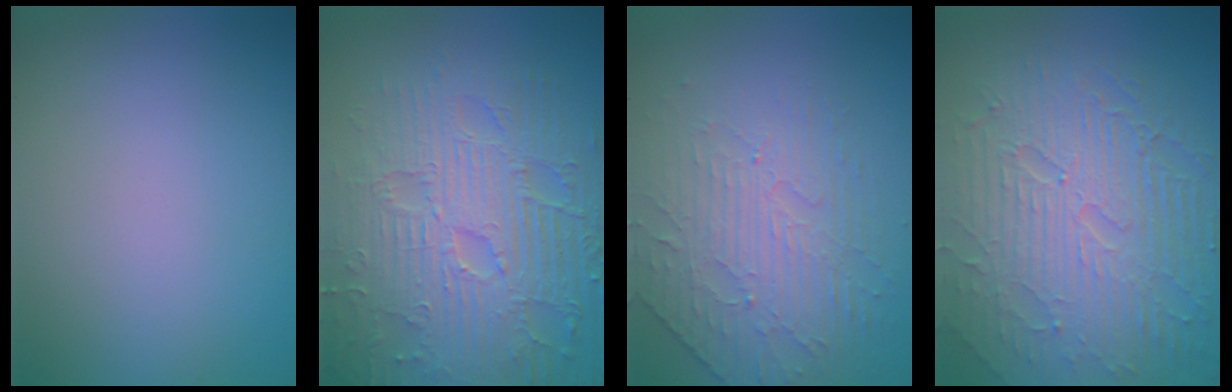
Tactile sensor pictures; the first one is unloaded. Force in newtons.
{"total": 9.4, "press": 6.8, "slide": 6.4}
{"total": 4.4, "press": 3.4, "slide": 2.7}
{"total": 9.7, "press": 6.2, "slide": 7.4}